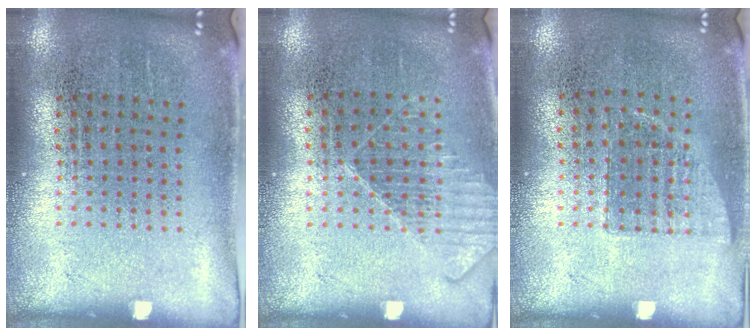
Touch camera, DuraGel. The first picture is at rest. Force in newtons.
{"total": 1.3, "press": 1.3, "slide": 0.3}
{"total": 0.7, "press": 0.7, "slide": 0.1}